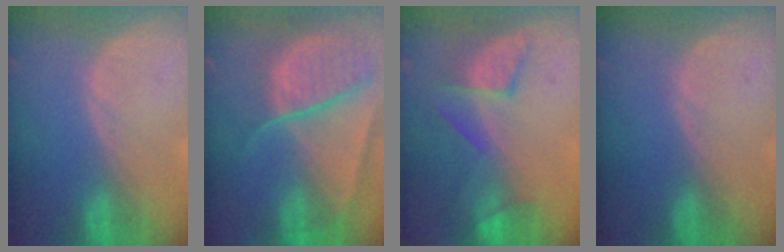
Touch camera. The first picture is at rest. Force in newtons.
{"total": 10.7, "press": 9.0, "slide": 5.8}
{"total": 8.1, "press": 7.6, "slide": 2.7}
{"total": 0.0}